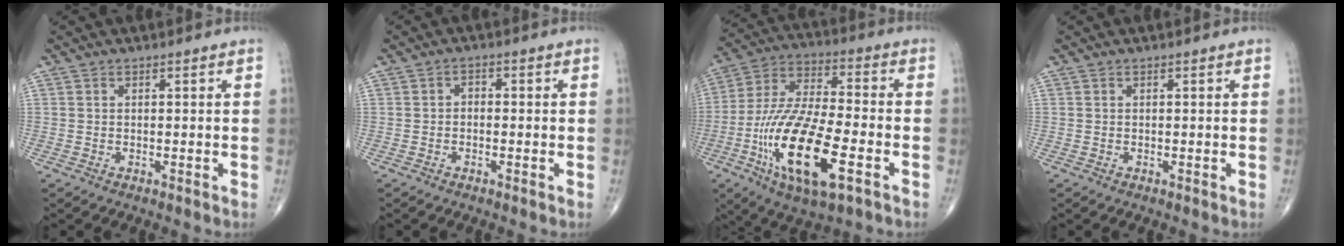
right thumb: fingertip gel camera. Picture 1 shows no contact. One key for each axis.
{"total": 1.4, "fx": -0.3, "fy": 1.1, "fz": 0.9, "tx": -0.005, "ty": 0.008, "tz": -0.009}
{"total": 21.4, "fx": -7.3, "fy": 7.6, "fz": 18.6, "tx": -0.372, "ty": 0.019, "tz": -0.124}
{"total": 0.0}